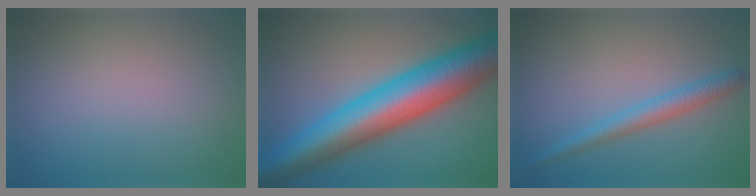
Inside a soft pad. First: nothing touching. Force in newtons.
{"total": 12.8, "press": 12.8, "slide": 0.1}
{"total": 2.6, "press": 2.6, "slide": 0.2}